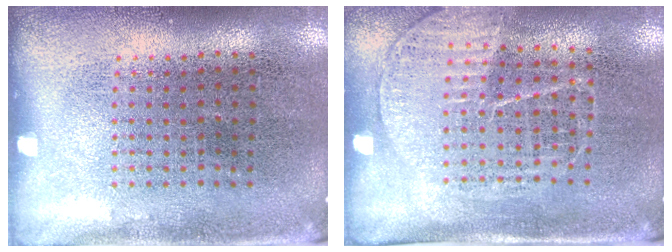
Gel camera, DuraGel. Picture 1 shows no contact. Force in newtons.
{"total": 1.3, "press": 1.3, "slide": 0.2}